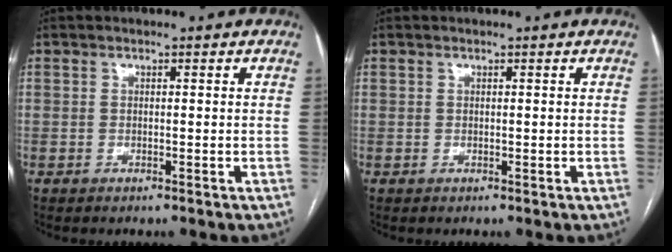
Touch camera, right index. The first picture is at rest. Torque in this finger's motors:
{"motor_torque": [0.00, 0.00, 0.00, 0.00]}